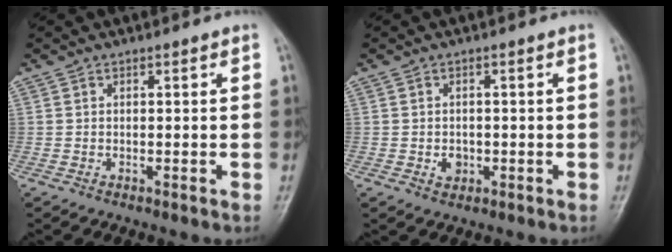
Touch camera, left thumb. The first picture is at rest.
{"total": 2.2, "force": [-0.5, 1.8, 1.1], "torque": [-0.008, 0.002, -0.004]}